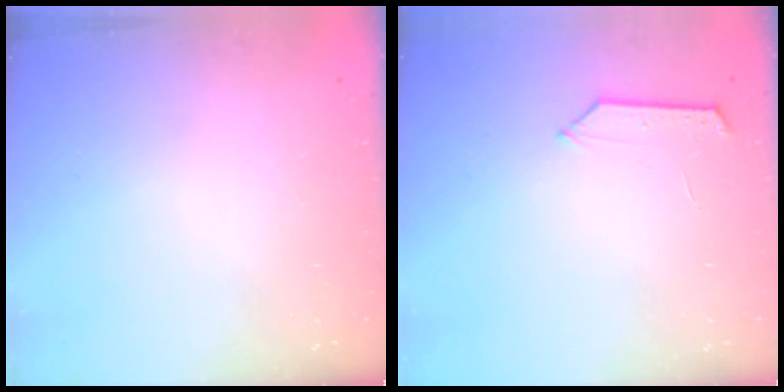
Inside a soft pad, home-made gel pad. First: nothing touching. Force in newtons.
{"total": 4.1, "press": 4.0, "slide": 0.6}